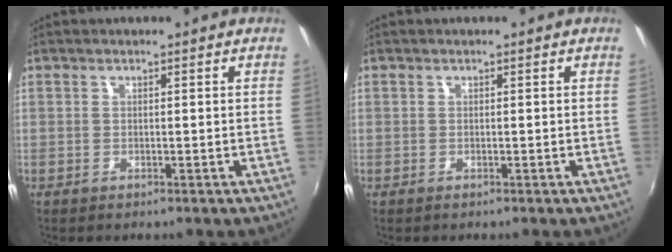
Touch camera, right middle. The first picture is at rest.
{"total": 0.0}